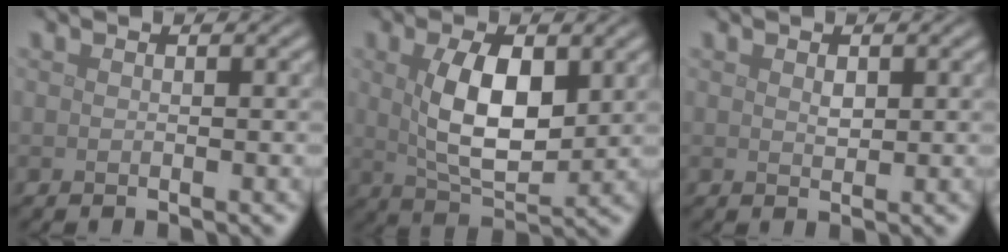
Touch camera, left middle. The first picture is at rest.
{"total": 6.6, "force": [1.2, 3.2, 5.7], "torque": [-0.108, -0.001, 0.029]}
{"total": 0.9, "force": [0.4, 0.5, 0.6], "torque": [-0.013, -0.001, 0.009]}